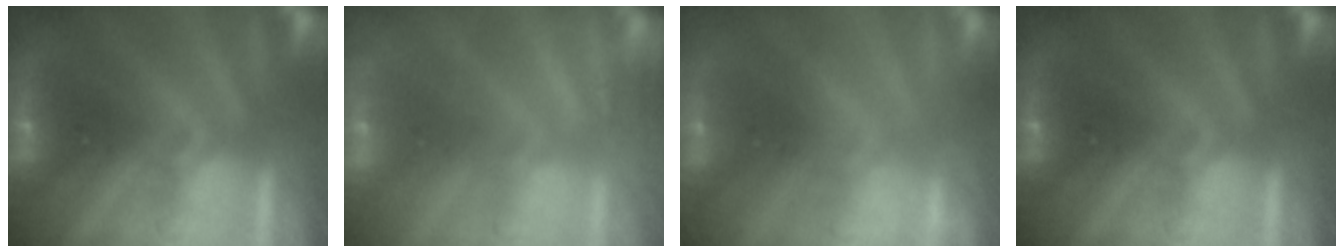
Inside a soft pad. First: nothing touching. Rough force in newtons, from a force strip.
{"total": 2.3}
{"total": 2.2}
{"total": 0.0}